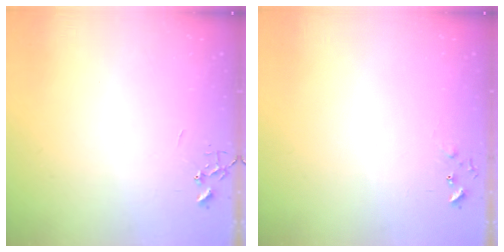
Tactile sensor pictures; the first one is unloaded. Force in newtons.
{"total": 5.1, "press": 5.0, "slide": 0.8}